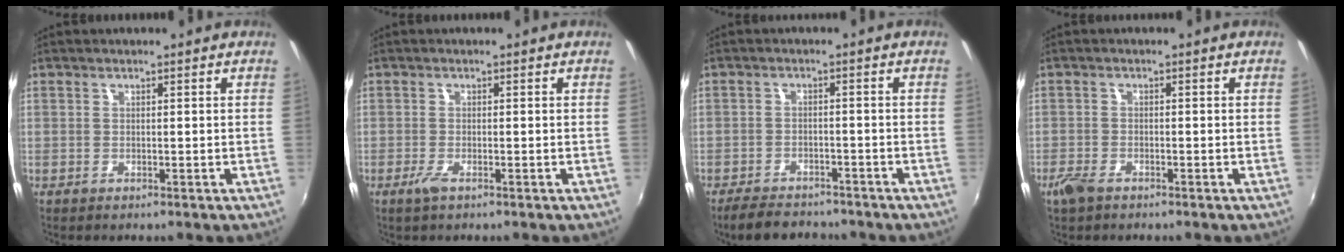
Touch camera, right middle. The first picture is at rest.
{"total": 2.0, "force": [-1.2, 0.3, 1.6], "torque": [-0.033, -0.007, -0.023]}
{"total": 7.9, "force": [-6.8, 2.9, 2.8], "torque": [-0.076, -0.005, -0.106]}
{"total": 3.3, "force": [-2.4, 1.5, 1.7], "torque": [-0.046, -0.008, -0.049]}